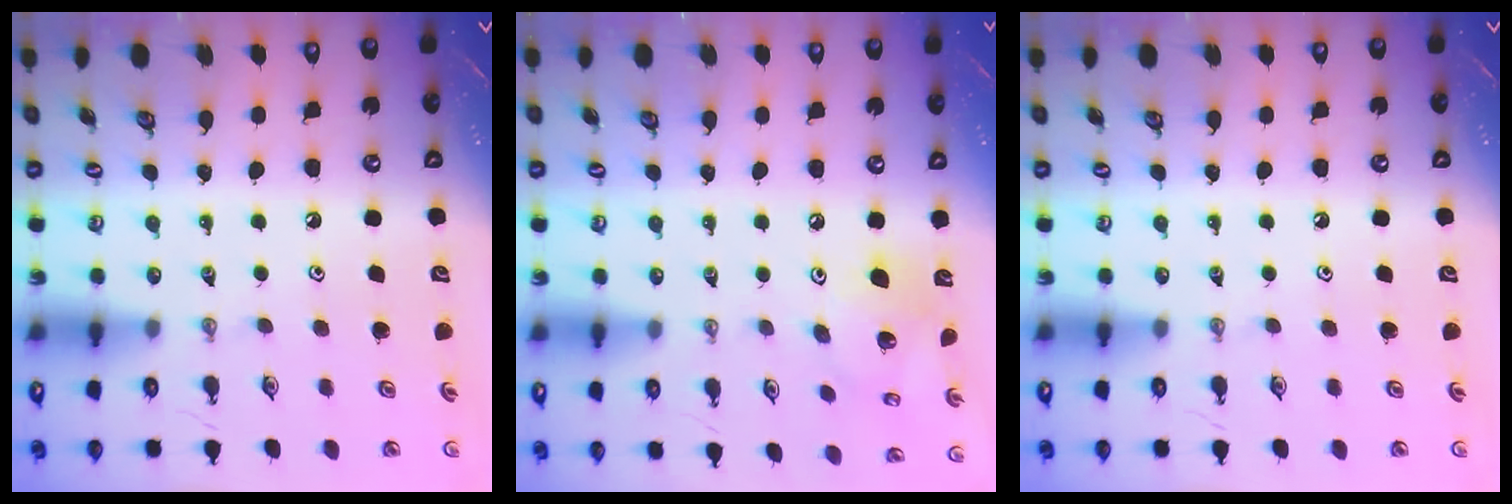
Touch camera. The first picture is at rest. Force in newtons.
{"total": 13.5, "press": 13.3, "slide": 2.5}
{"total": 0.0}